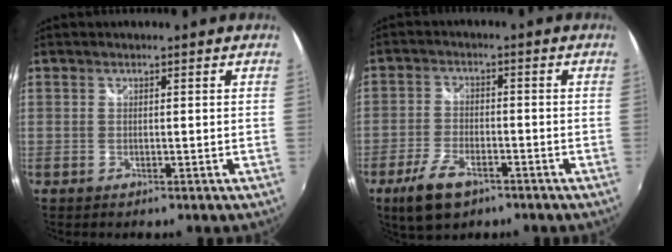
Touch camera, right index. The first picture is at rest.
{"total": 8.0, "force": [-5.1, 3.3, 5.3], "torque": [-0.126, -0.013, -0.095]}